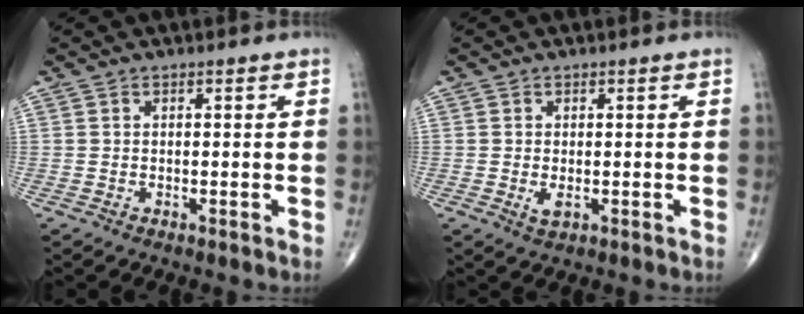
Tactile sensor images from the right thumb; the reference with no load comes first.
{"total": 1.9, "force": [-0.2, 1.0, 1.6], "torque": [-0.032, -0.006, -0.002]}